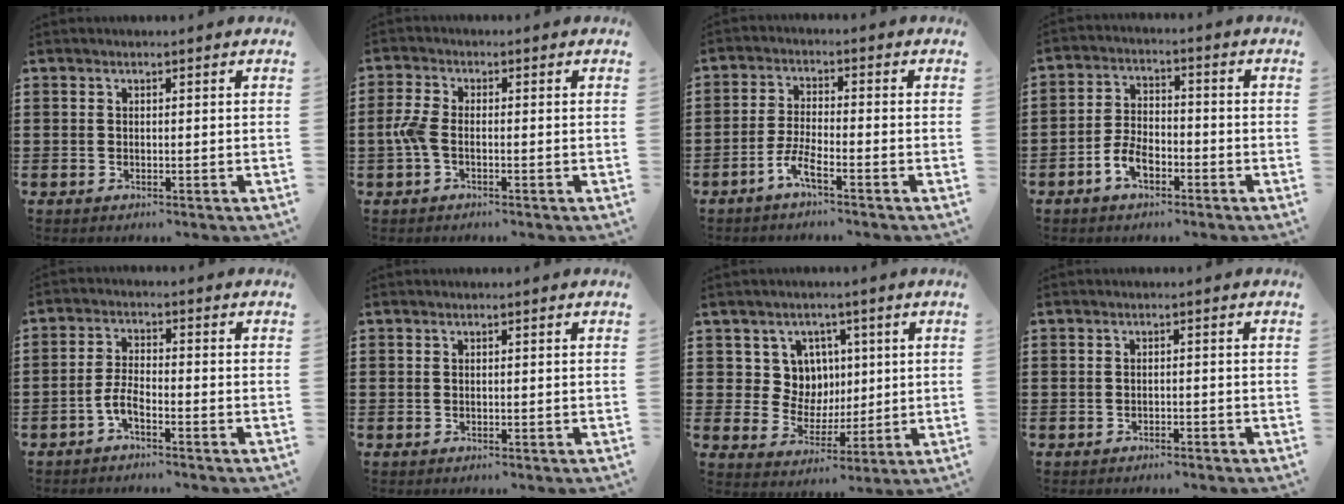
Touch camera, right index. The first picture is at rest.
{"total": 3.7, "force": [-1.0, 1.7, 3.1], "torque": [-0.086, -0.005, -0.025]}
{"total": 4.0, "force": [-2.8, 0.4, 2.7], "torque": [-0.069, -0.005, -0.058]}
{"total": 4.9, "force": [-2.7, 2.7, 3.1], "torque": [-0.074, 0.005, -0.055]}
{"total": 3.6, "force": [-2.2, 0.7, 2.7], "torque": [-0.071, -0.005, -0.048]}
{"total": 0.0}
{"total": 7.4, "force": [2.2, 6.7, 2.0], "torque": [-0.058, 0.006, 0.041]}
{"total": 0.9, "force": [-0.9, 0.1, 0.1], "torque": [-0.006, -0.001, -0.018]}